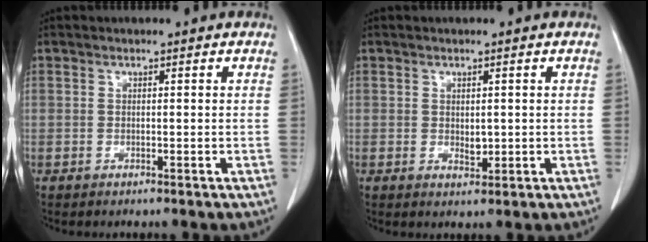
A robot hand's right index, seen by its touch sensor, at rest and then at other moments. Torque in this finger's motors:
{"motor_torque": [0.12, 0.20, -0.03, 0.03]}